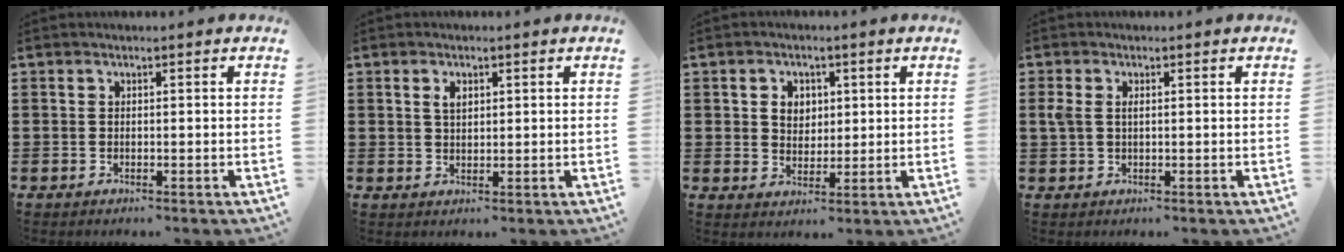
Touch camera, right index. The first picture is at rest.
{"total": 2.1, "force": [0.9, 1.2, 1.5], "torque": [-0.033, 0.005, 0.016]}
{"total": 3.5, "force": [1.0, 3.0, 1.6], "torque": [-0.044, 0.012, 0.014]}
{"total": 2.0, "force": [0.4, 1.2, 1.6], "torque": [-0.042, 0.004, 0.004]}